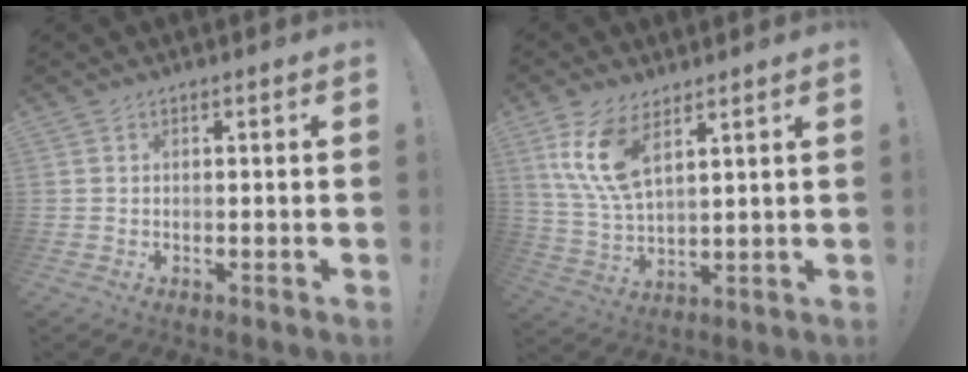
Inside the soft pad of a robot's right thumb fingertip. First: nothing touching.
{"total": 11.6, "force": [6.4, 5.0, 8.3], "torque": [-0.173, -0.023, 0.118]}